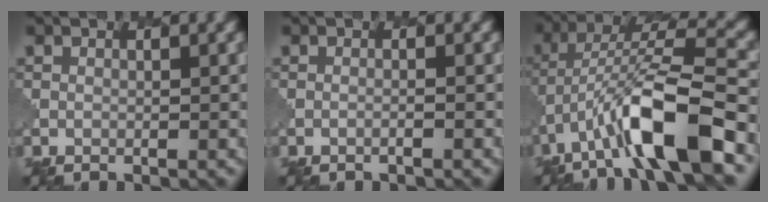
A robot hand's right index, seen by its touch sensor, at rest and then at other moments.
{"total": 0.6, "force": [-0.3, 0.1, 0.5], "torque": [-0.002, -0.001, -0.013]}
{"total": 10.6, "force": [-5.0, 2.9, 8.9], "torque": [-0.166, 0.015, -0.088]}